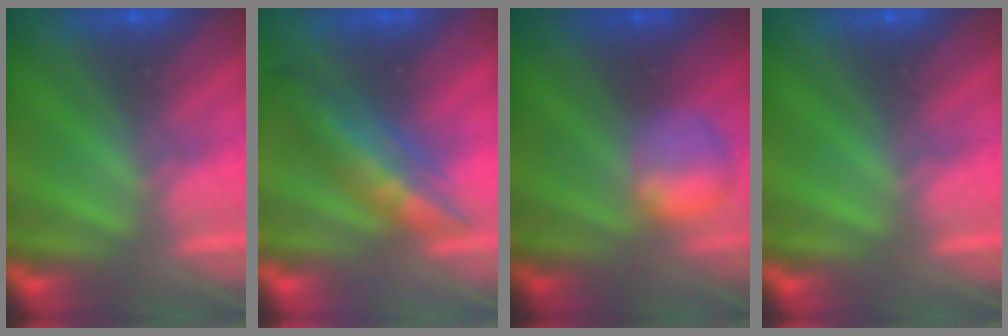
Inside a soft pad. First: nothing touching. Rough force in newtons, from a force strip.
{"total": 3.3}
{"total": 2.4}
{"total": 0.0}